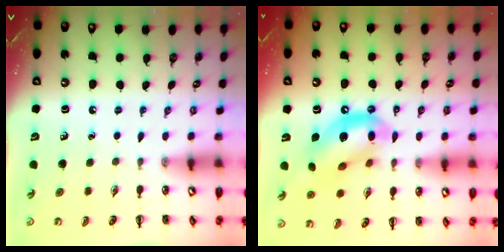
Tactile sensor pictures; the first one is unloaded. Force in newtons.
{"total": 14.2, "press": 13.7, "slide": 3.7}